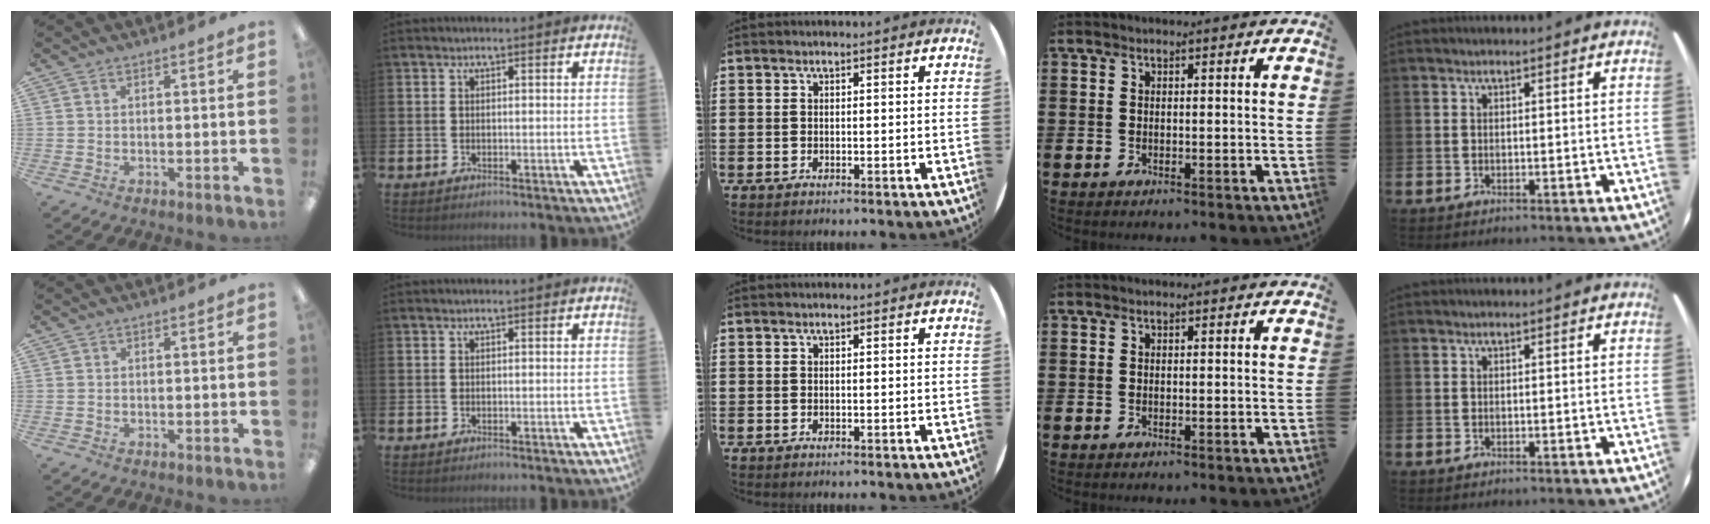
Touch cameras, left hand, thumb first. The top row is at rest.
{}